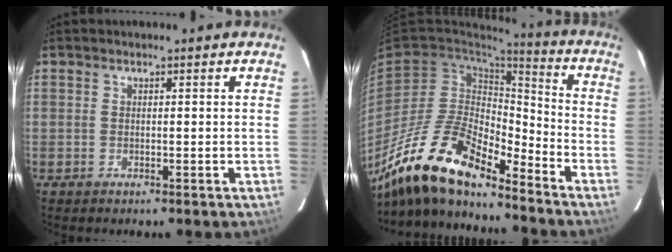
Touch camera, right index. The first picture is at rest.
{"total": 18.4, "force": [-14.4, 5.0, 10.4], "torque": [-0.205, -0.018, -0.275]}